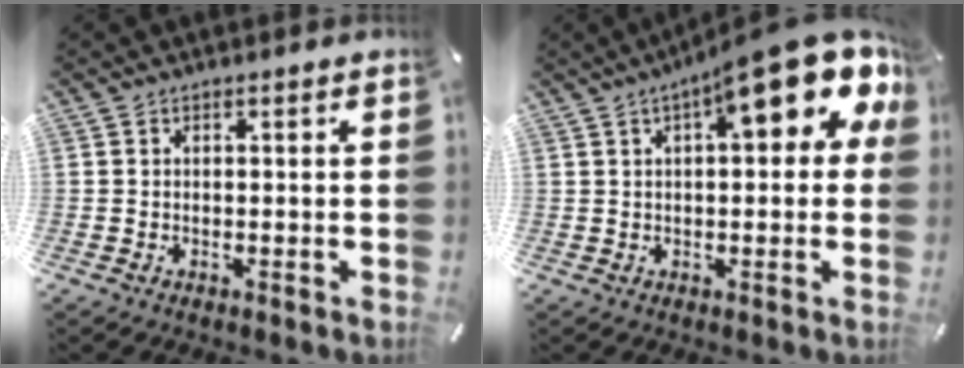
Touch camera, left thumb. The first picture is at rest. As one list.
[{"total": 17.1, "force": [7.8, 5.5, 14.2], "torque": [-0.192, -0.042, 0.118]}]